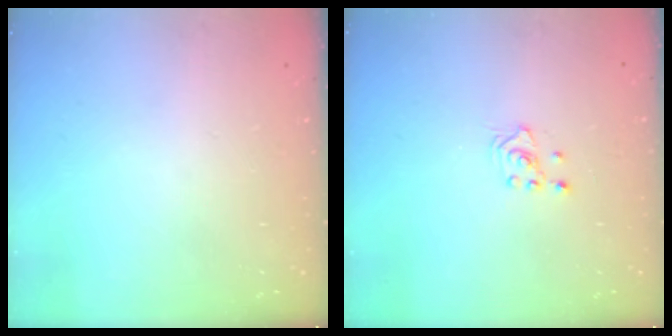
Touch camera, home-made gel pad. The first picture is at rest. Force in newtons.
{"total": 2.1, "press": 2.1, "slide": 0.2}